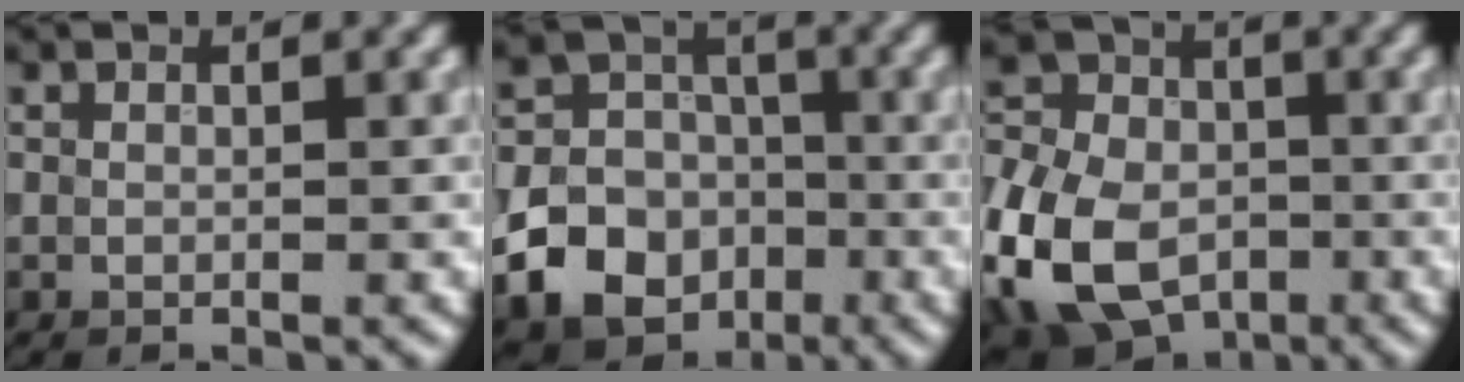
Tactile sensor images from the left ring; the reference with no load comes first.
{"total": 14.8, "force": [-5.6, 13.0, 4.4], "torque": [-0.083, -0.040, -0.108]}
{"total": 15.5, "force": [-5.2, 11.2, 9.4], "torque": [-0.199, -0.025, -0.108]}